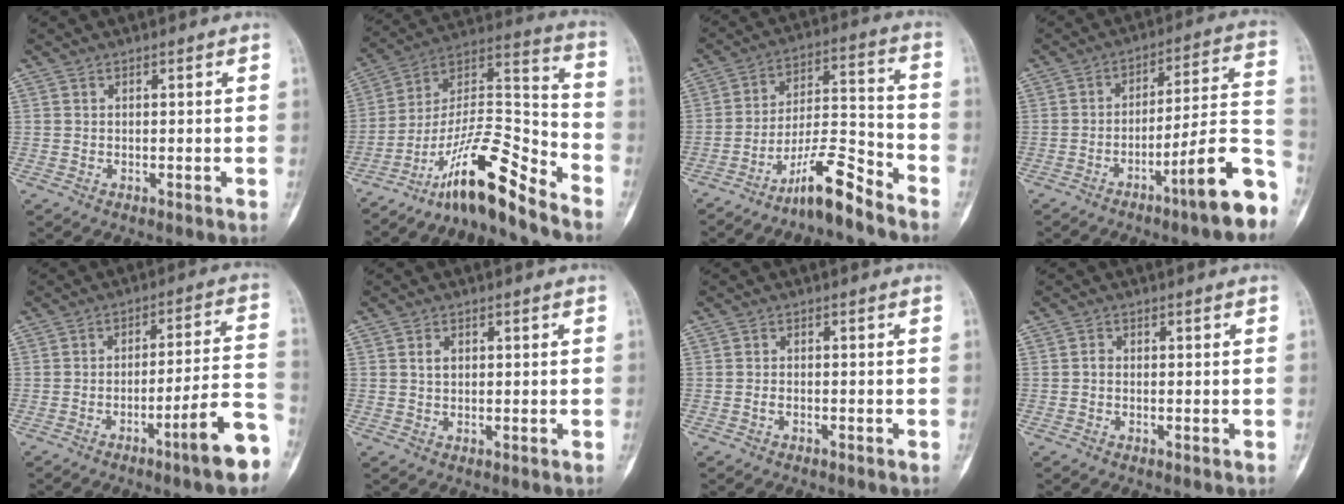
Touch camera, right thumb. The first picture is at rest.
{"total": 16.8, "force": [-12.9, 2.8, 10.3], "torque": [-0.174, 0.118, -0.229]}
{"total": 10.9, "force": [-8.6, 1.7, 6.5], "torque": [-0.115, 0.083, -0.155]}
{"total": 15.0, "force": [-8.0, 1.7, 12.6], "torque": [-0.167, 0.061, -0.120]}
{"total": 11.2, "force": [-6.2, 0.6, 9.3], "torque": [-0.127, 0.043, -0.094]}
{"total": 1.6, "force": [0.4, 1.1, 1.1], "torque": [-0.014, 0.000, 0.008]}
{"total": 0.8, "force": [-0.5, 0.4, 0.5], "torque": [-0.009, 0.005, -0.009]}
{"total": 0.8, "force": [-0.2, 0.6, 0.5], "torque": [-0.005, 0.002, -0.008]}